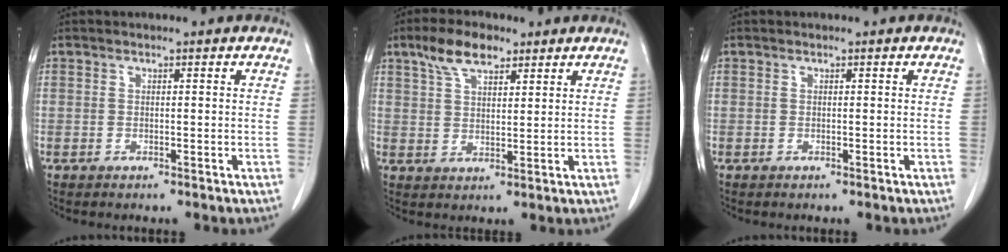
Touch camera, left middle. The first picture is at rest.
{"total": 6.5, "force": [4.4, 2.6, 4.0], "torque": [-0.081, 0.014, 0.083]}
{"total": 0.0}